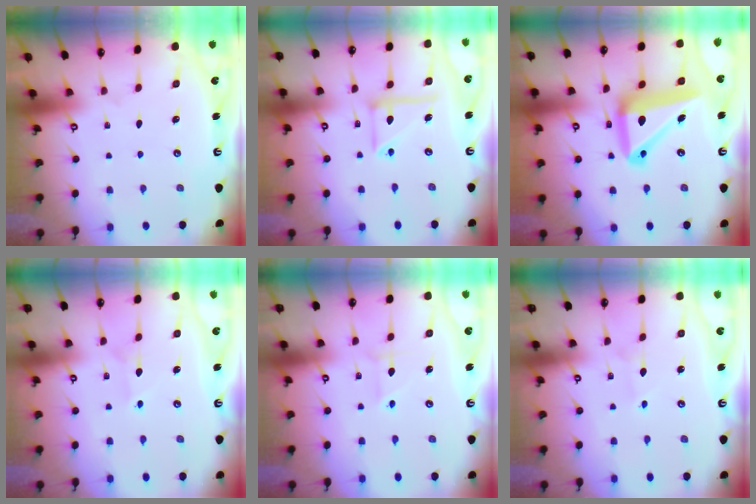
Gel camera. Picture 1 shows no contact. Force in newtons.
{"total": 10.2, "press": 10.2, "slide": 1.0}
{"total": 17.3, "press": 17.2, "slide": 1.9}
{"total": 2.8, "press": 2.7, "slide": 0.3}
{"total": 2.6, "press": 2.6, "slide": 0.2}
{"total": 1.6, "press": 1.6, "slide": 0.2}